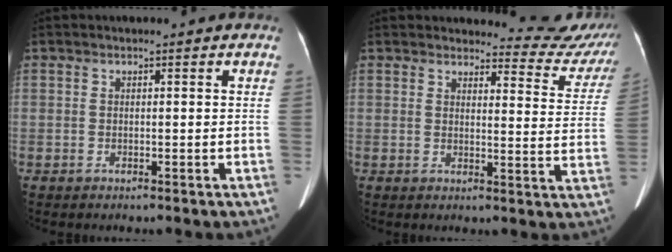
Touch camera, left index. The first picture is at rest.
{"total": 11.2, "force": [11.0, 1.7, -0.6], "torque": [0.040, -0.067, 0.096]}